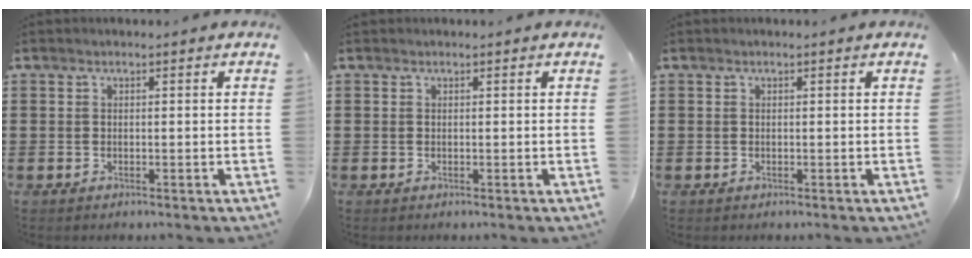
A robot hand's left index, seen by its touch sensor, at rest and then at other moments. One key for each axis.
{"total": 0.0}
{"total": 0.0}